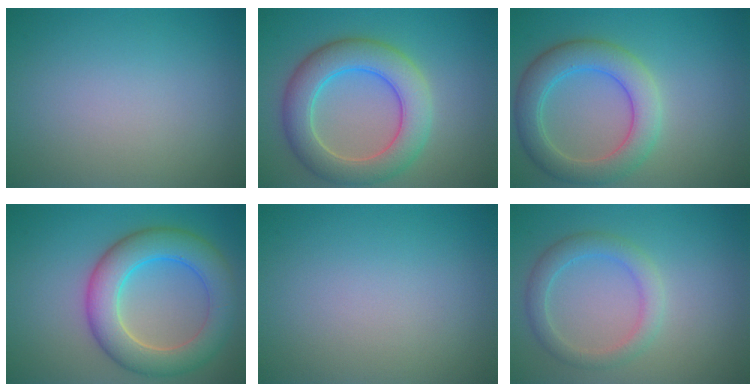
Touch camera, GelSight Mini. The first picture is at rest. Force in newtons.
{"total": 6.9, "press": 6.9, "slide": 0.5}
{"total": 5.4, "press": 5.4, "slide": 0.2}
{"total": 7.2, "press": 7.2, "slide": 0.4}
{"total": 0.0}
{"total": 2.8, "press": 2.8, "slide": 0.1}